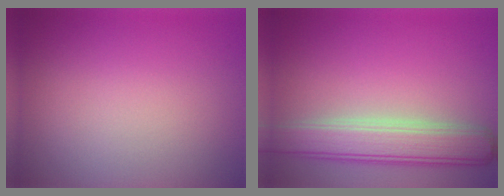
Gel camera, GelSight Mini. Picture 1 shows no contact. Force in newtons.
{"total": 5.3, "press": 5.3, "slide": 0.4}